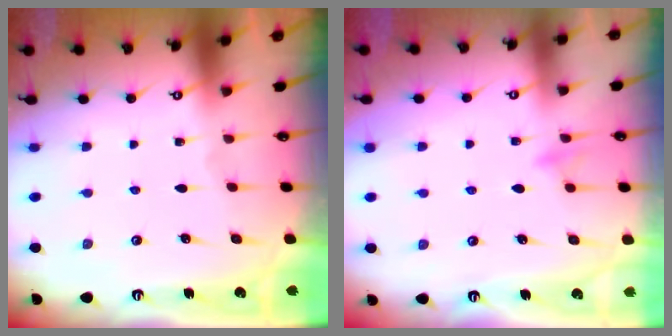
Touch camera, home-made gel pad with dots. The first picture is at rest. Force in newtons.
{"total": 8.0, "press": 7.9, "slide": 0.8}